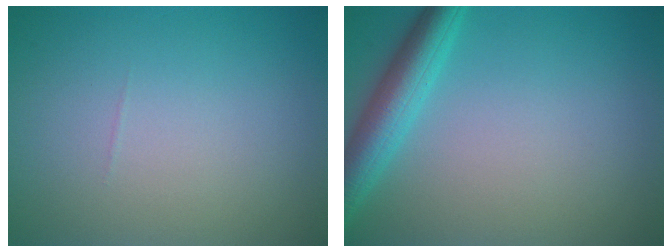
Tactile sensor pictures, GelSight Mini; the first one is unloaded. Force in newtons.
{"total": 4.3, "press": 4.3, "slide": 0.2}